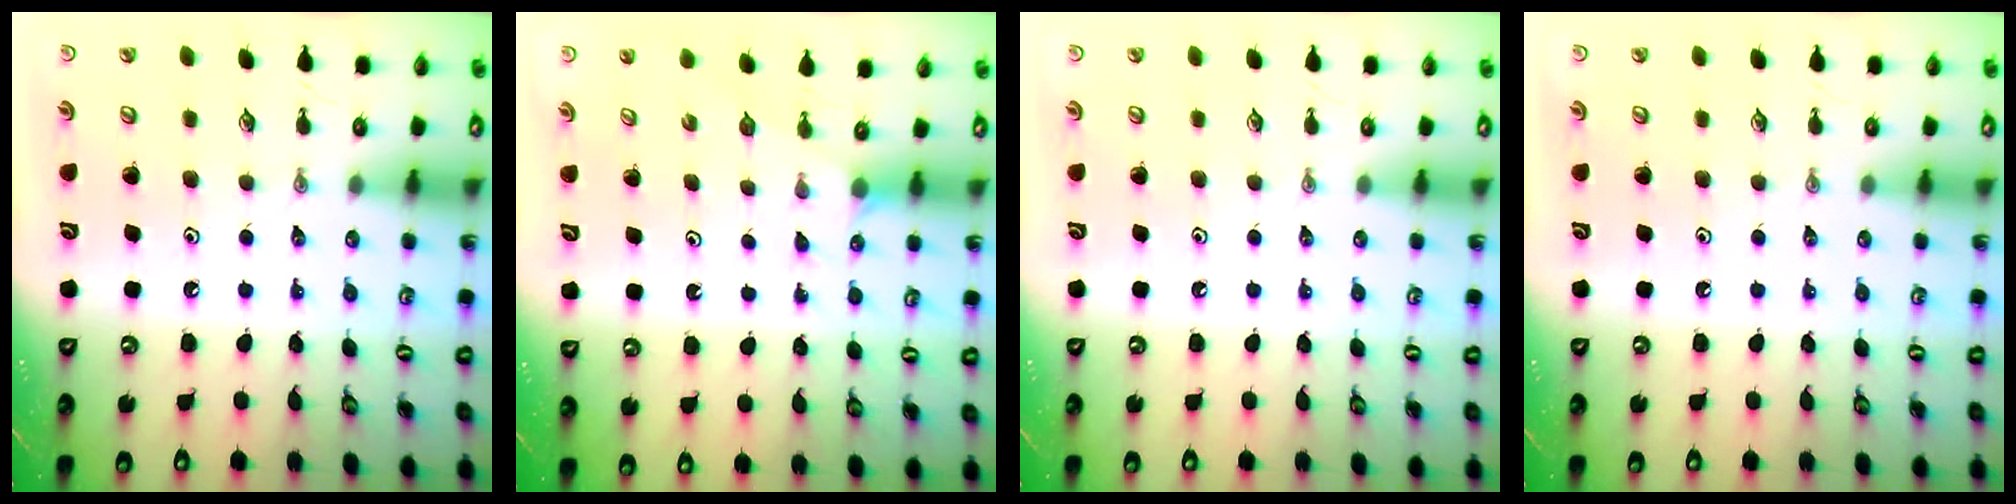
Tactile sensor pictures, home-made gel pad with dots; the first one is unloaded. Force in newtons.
{"total": 2.5, "press": 2.4, "slide": 0.4}
{"total": 0.0}
{"total": 0.0}